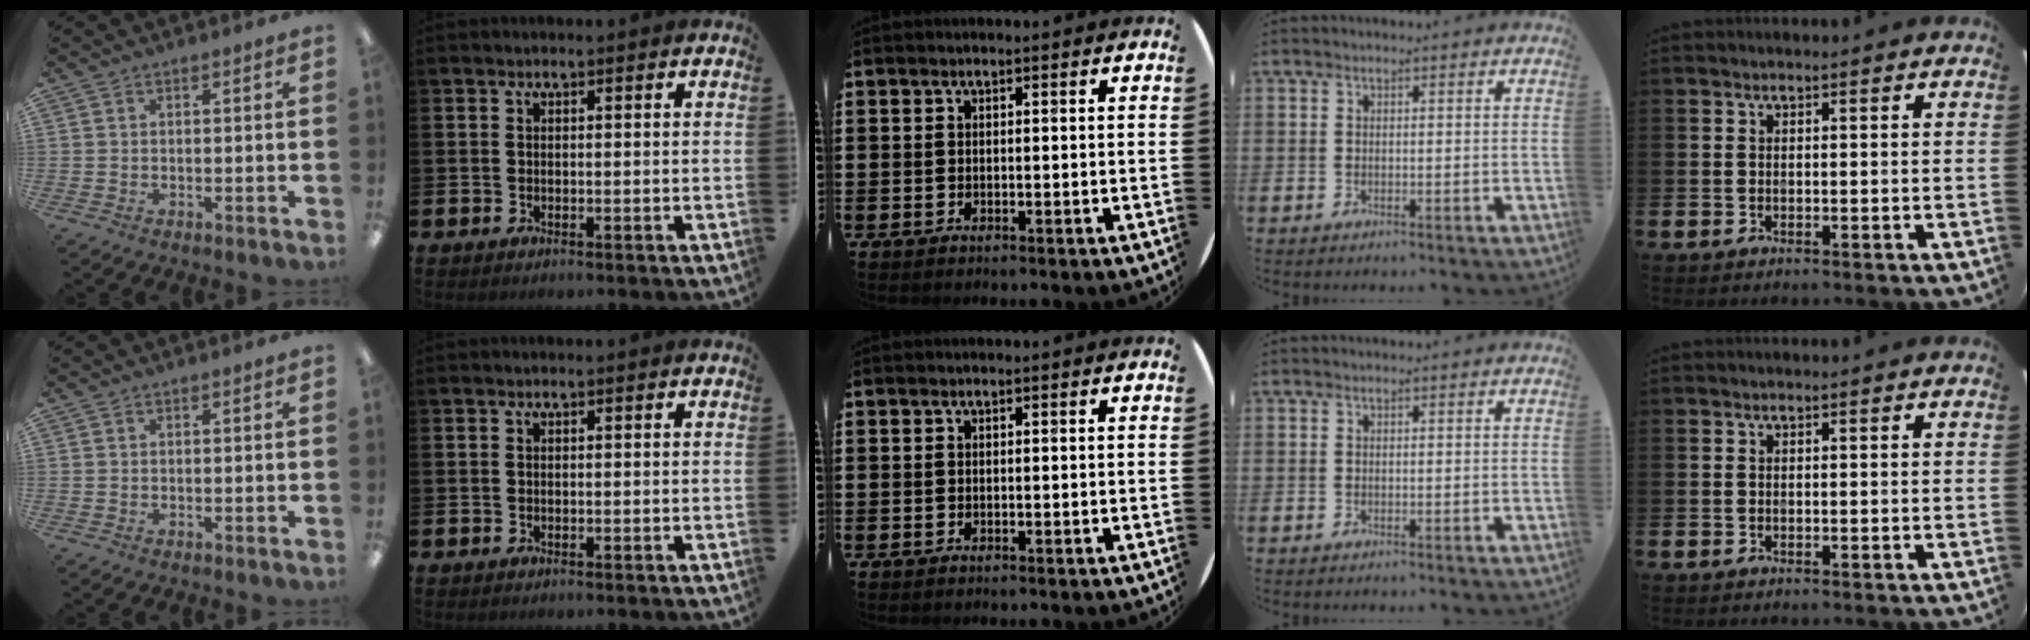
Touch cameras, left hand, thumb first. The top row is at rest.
{}